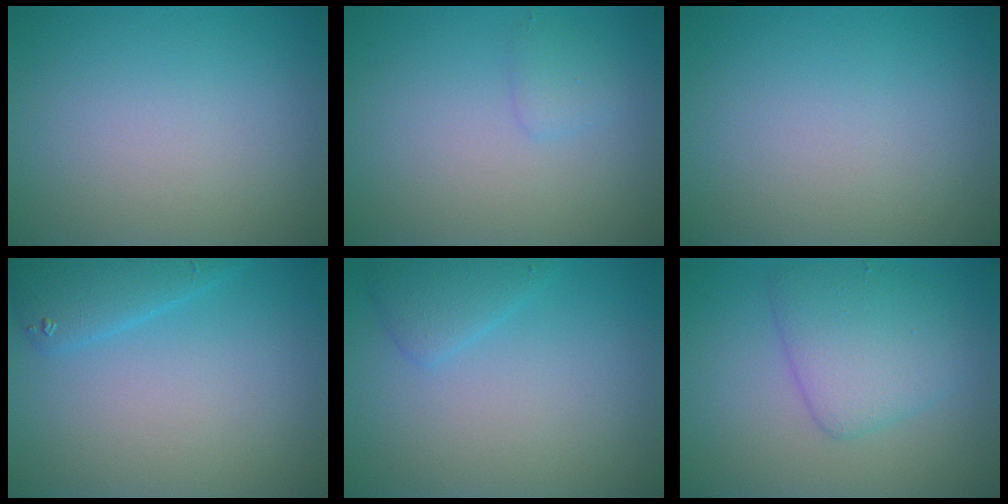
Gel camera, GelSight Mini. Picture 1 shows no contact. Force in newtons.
{"total": 1.1, "press": 1.1, "slide": 0.1}
{"total": 0.0}
{"total": 2.9, "press": 2.9, "slide": 0.2}
{"total": 1.9, "press": 1.9, "slide": 0.1}
{"total": 4.2, "press": 4.2, "slide": 0.2}